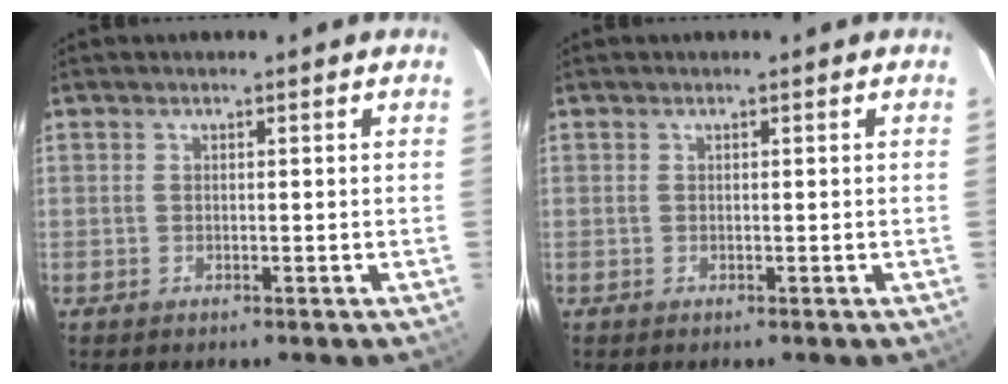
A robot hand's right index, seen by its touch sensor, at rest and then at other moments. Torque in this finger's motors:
{"motor_torque": [-0.03, -0.01, 0.00, 0.01]}